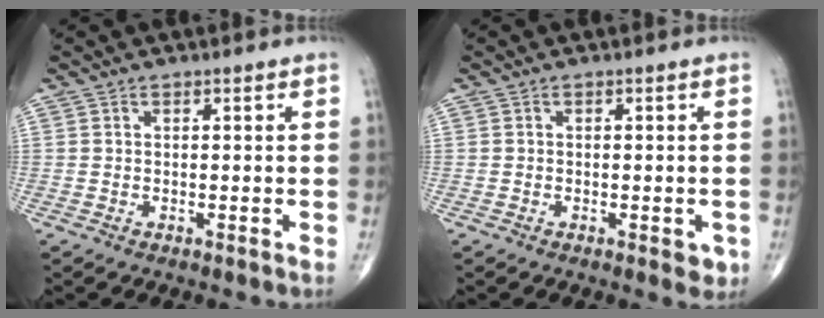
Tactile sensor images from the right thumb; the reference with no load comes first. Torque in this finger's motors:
{"motor_torque": [0.33, 0.61, -0.11, -0.08, 0.05]}